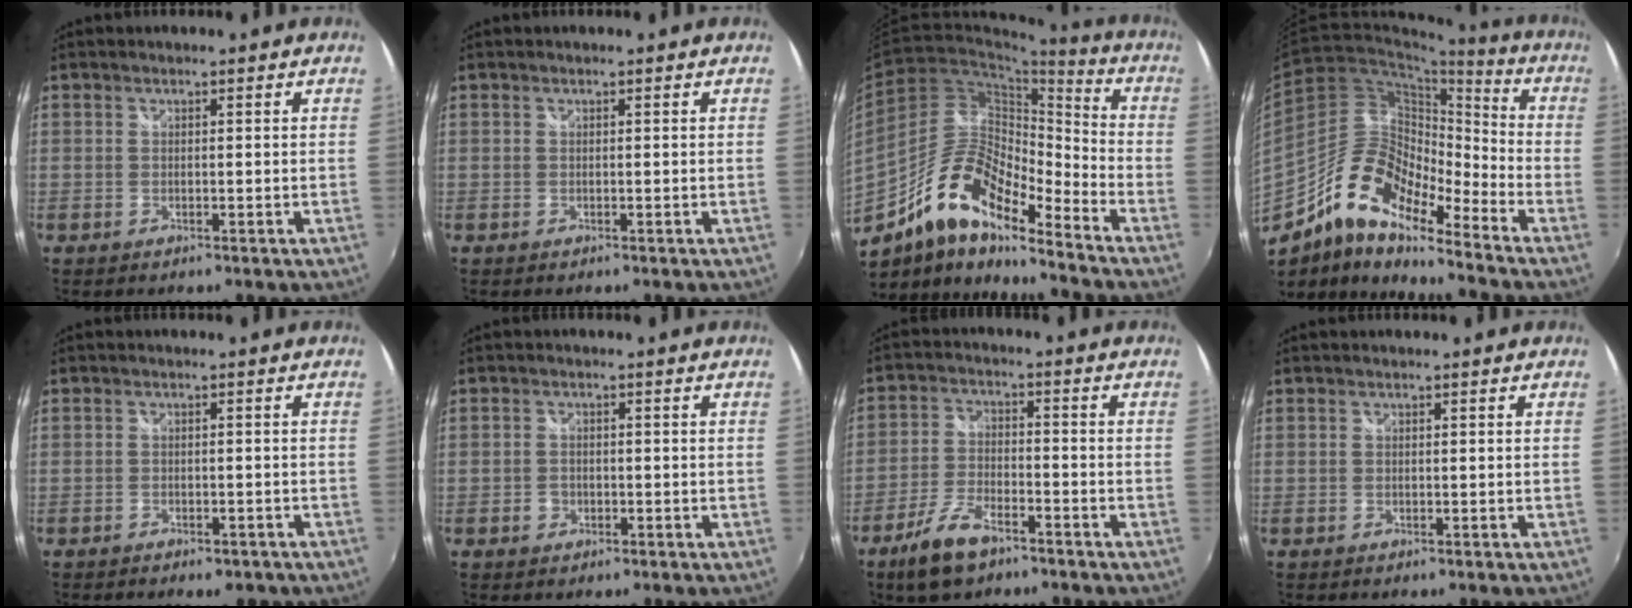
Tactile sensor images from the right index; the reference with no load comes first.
{"total": 0.0}
{"total": 16.8, "force": [-11.3, 5.1, 11.2], "torque": [-0.205, 0.002, -0.219]}
{"total": 15.4, "force": [-11.0, 4.8, 9.7], "torque": [-0.171, 0.005, -0.221]}
{"total": 4.9, "force": [-3.8, 2.3, 2.2], "torque": [-0.050, -0.011, -0.047]}
{"total": 2.1, "force": [-0.8, 1.8, 0.6], "torque": [-0.013, 0.000, -0.013]}
{"total": 9.0, "force": [-6.2, 3.6, 5.5], "torque": [-0.129, -0.006, -0.117]}
{"total": 0.0}